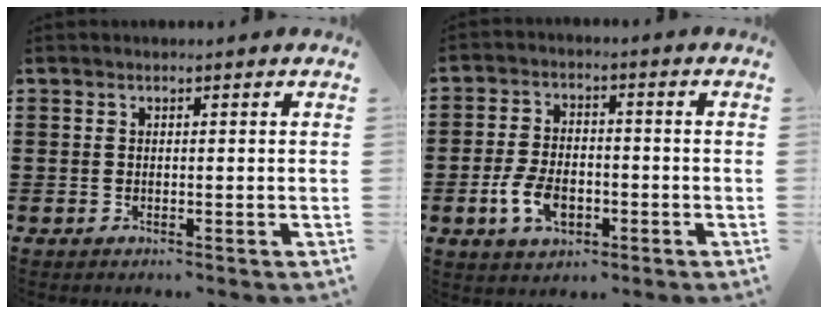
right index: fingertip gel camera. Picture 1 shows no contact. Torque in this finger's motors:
{"motor_torque": [2.14, 0.00, 0.20, 0.13]}